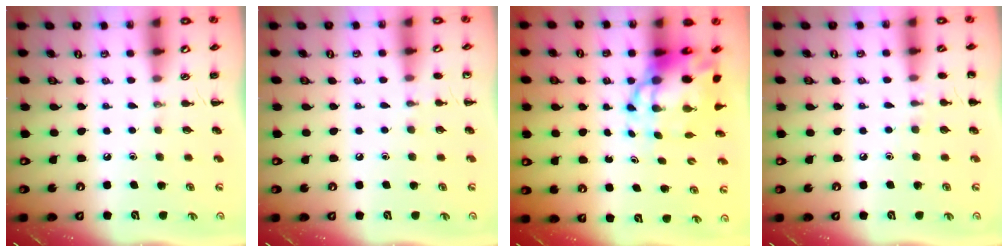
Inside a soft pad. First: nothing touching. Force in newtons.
{"total": 4.3, "press": 4.1, "slide": 1.3}
{"total": 10.1, "press": 9.7, "slide": 2.8}
{"total": 6.4, "press": 6.1, "slide": 1.8}